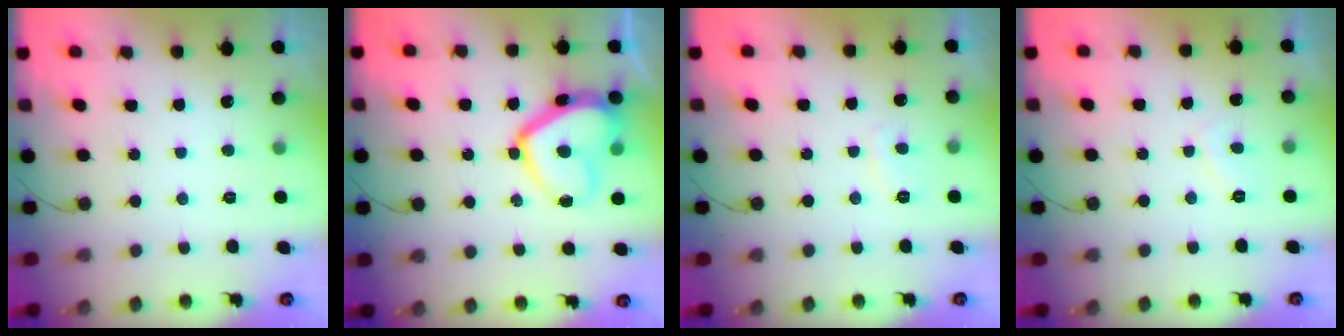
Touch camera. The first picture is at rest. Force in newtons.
{"total": 14.4, "press": 14.3, "slide": 1.4}
{"total": 2.8, "press": 2.7, "slide": 0.8}
{"total": 1.3, "press": 1.2, "slide": 0.6}